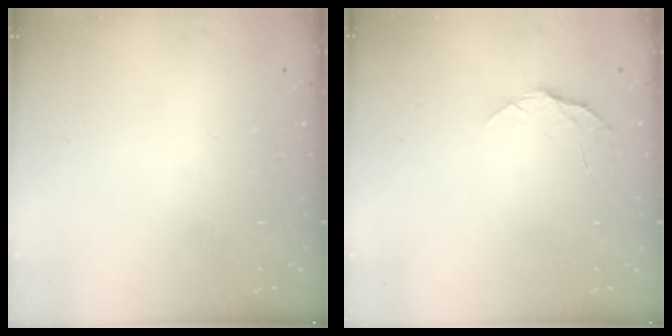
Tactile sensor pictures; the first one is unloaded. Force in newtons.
{"total": 5.0, "press": 5.0, "slide": 0.6}